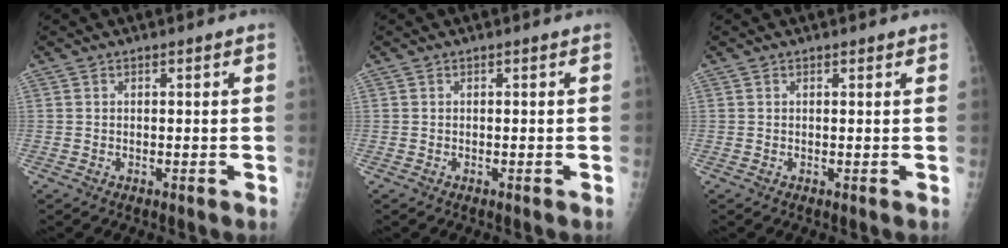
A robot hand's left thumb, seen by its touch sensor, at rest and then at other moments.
{"total": 0.0}
{"total": 0.6, "force": [0.5, 0.2, 0.3], "torque": [-0.004, -0.003, 0.006]}